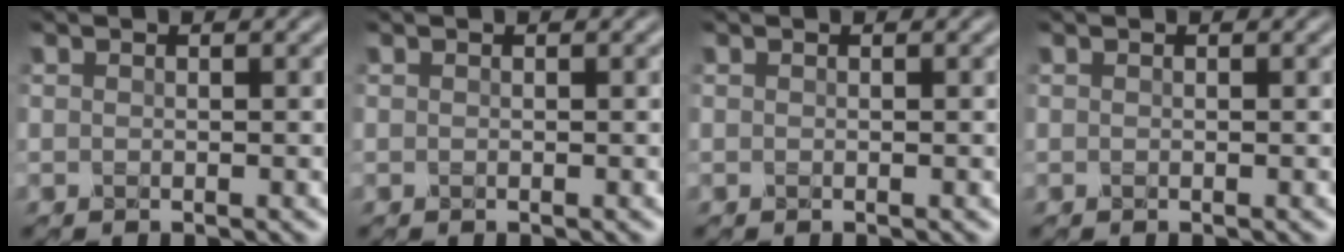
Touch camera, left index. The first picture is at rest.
{"total": 0.0}
{"total": 0.0}
{"total": 0.0}